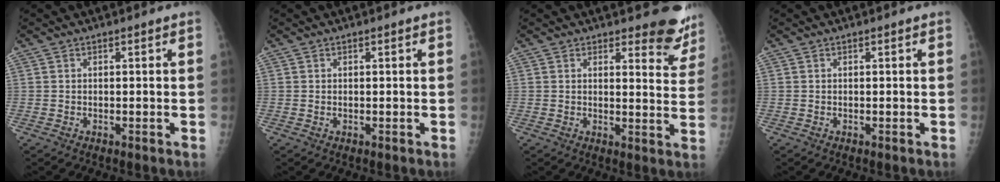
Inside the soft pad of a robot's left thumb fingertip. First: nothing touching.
{"total": 0.6, "force": [0.2, 0.2, 0.5], "torque": [-0.002, 0.001, 0.005]}
{"total": 8.6, "force": [7.7, 2.8, 2.6], "torque": [0.007, -0.062, 0.071]}
{"total": 0.0}